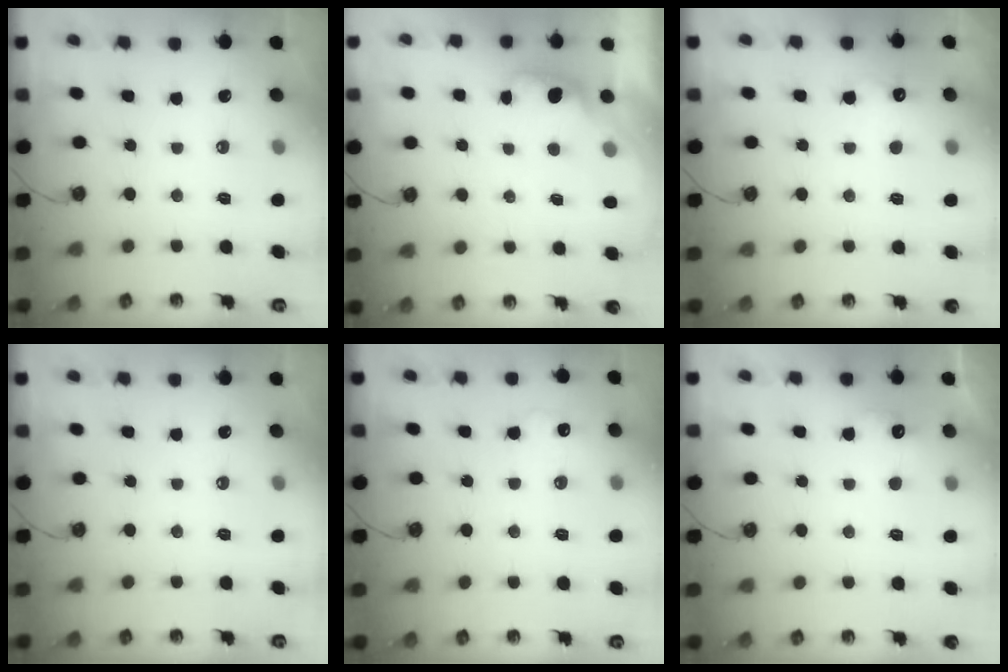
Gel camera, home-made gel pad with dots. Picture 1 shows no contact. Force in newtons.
{"total": 1.2, "press": 1.0, "slide": 0.7}
{"total": 6.8, "press": 6.8, "slide": 1.1}
{"total": 0.0}
{"total": 8.1, "press": 8.1, "slide": 0.4}
{"total": 4.8, "press": 4.7, "slide": 1.2}